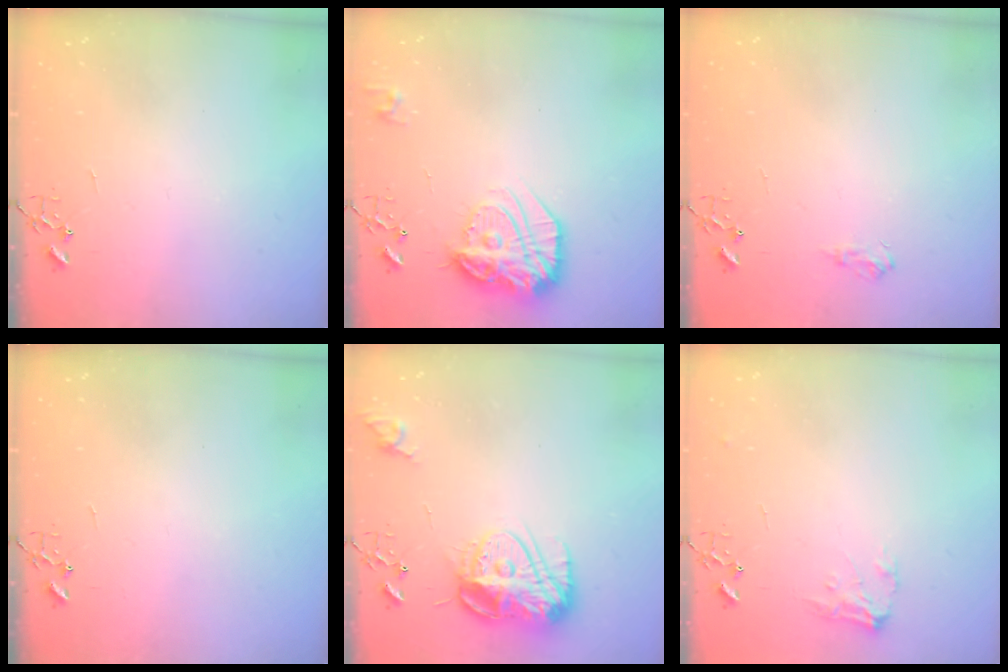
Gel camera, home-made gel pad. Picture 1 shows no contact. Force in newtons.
{"total": 20.4, "press": 20.3, "slide": 1.8}
{"total": 6.3, "press": 6.3, "slide": 0.7}
{"total": 0.0}
{"total": 15.2, "press": 15.2, "slide": 1.5}
{"total": 7.9, "press": 7.9, "slide": 0.5}